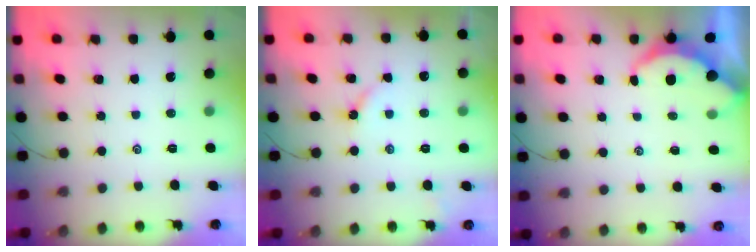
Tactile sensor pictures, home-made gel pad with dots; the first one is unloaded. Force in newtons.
{"total": 3.3, "press": 3.2, "slide": 0.4}
{"total": 3.3, "press": 3.3, "slide": 0.3}